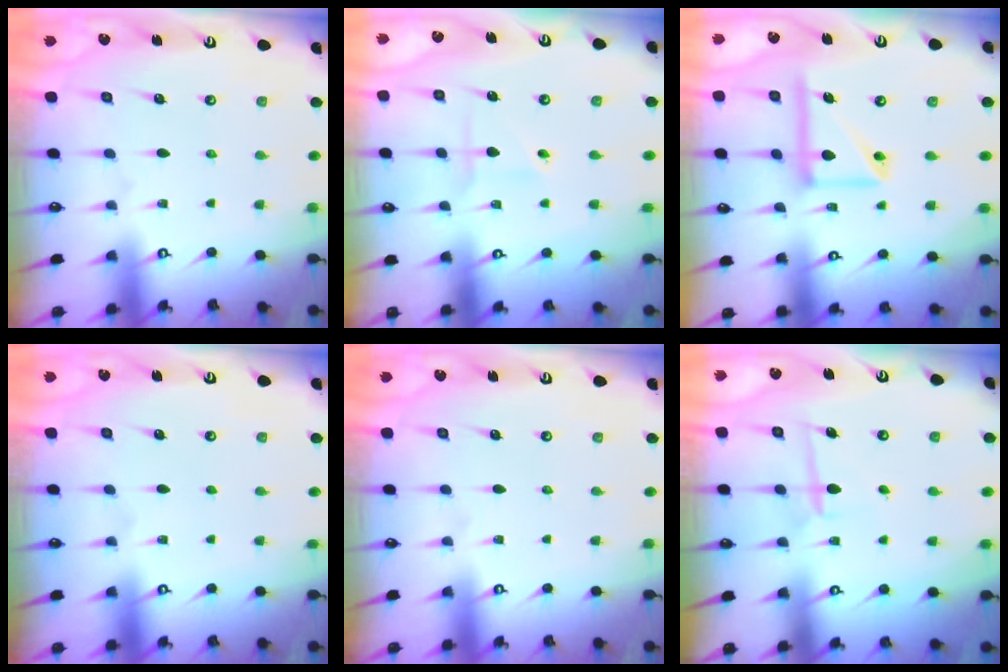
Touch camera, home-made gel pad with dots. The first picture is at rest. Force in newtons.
{"total": 2.3, "press": 2.2, "slide": 0.9}
{"total": 13.4, "press": 13.2, "slide": 1.9}
{"total": 0.0}
{"total": 0.0}
{"total": 6.2, "press": 6.1, "slide": 1.2}